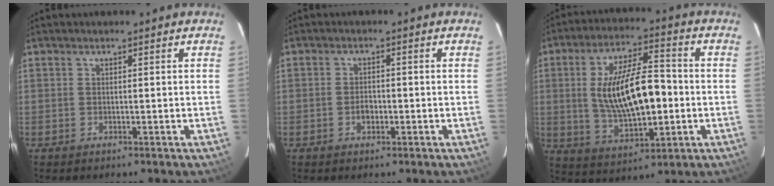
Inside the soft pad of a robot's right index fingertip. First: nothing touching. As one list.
[{"total": 2.3, "force": [-0.8, 1.6, 1.4], "torque": [-0.027, 0.004, -0.014]}, {"total": 16.1, "force": [-0.6, 6.3, 14.8], "torque": [-0.270, 0.006, 0.004]}]